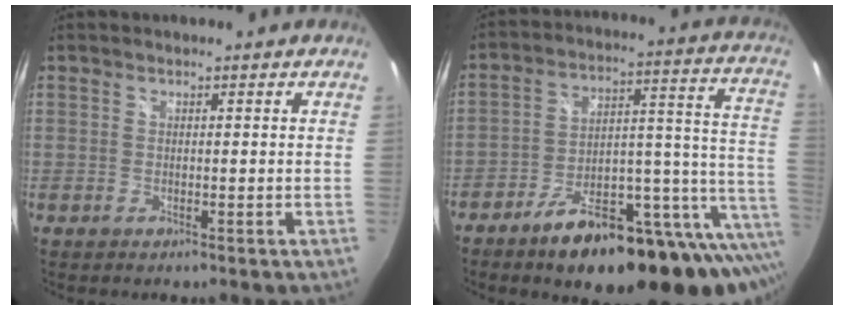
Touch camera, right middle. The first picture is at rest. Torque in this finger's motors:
{"motor_torque": [1.08, -1.05, 0.47, 0.16]}